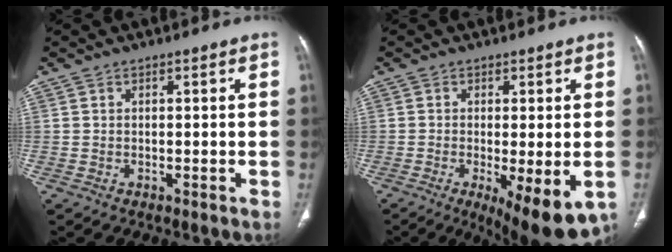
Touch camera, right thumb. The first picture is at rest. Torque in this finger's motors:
{"motor_torque": [0.08, 0.50, -0.09, -0.13, 0.26]}